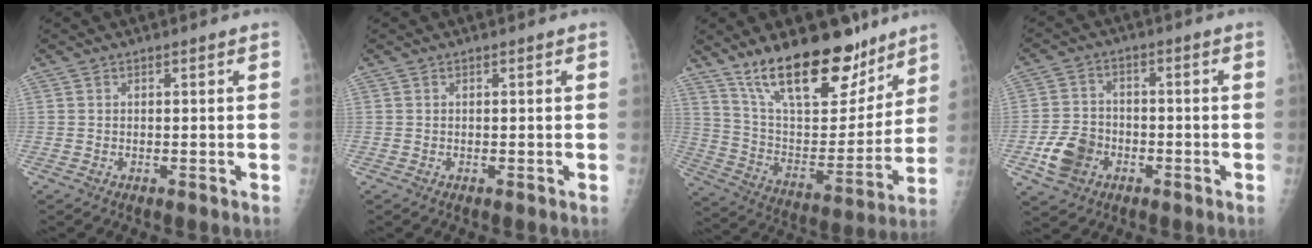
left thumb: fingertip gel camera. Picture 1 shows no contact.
{"total": 0.0}
{"total": 23.1, "force": [16.4, 9.5, 13.2], "torque": [-0.165, -0.084, 0.276]}
{"total": 8.2, "force": [-3.2, 6.4, 4.0], "torque": [-0.061, 0.016, -0.057]}